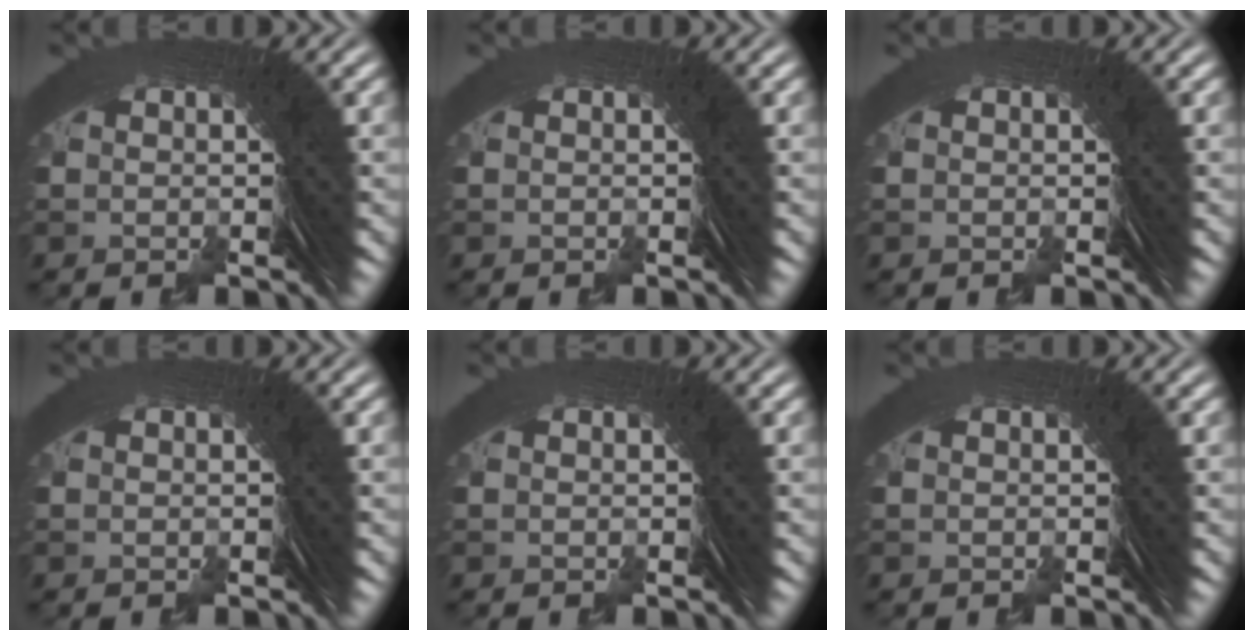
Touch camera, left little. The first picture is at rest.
{"total": 0.0}
{"total": 0.0}
{"total": 0.0}
{"total": 0.0}
{"total": 0.0}